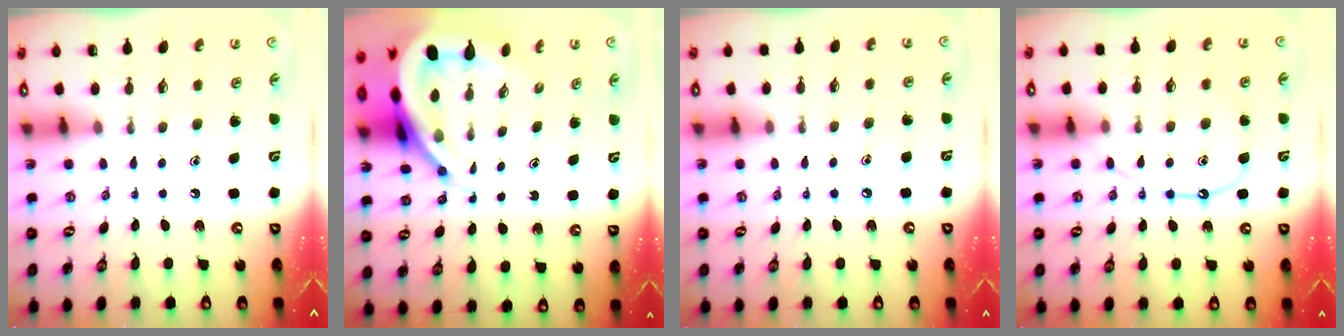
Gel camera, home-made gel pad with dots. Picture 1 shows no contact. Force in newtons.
{"total": 12.9, "press": 12.9, "slide": 1.3}
{"total": 4.5, "press": 4.5, "slide": 0.3}
{"total": 11.0, "press": 11.0, "slide": 0.8}